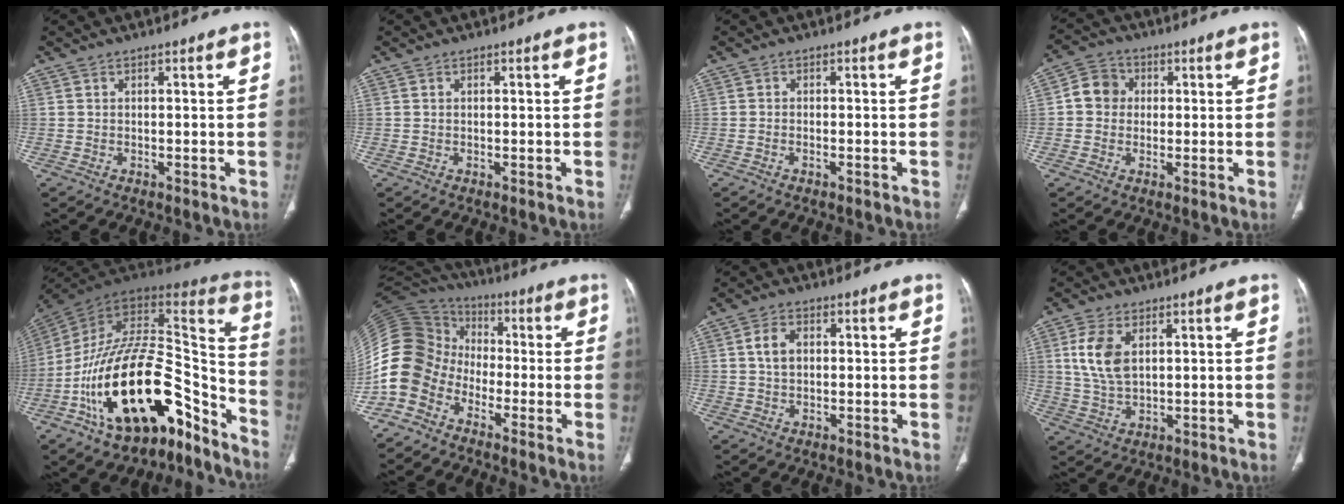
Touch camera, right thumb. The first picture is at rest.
{"total": 0.0}
{"total": 0.6, "force": [-0.5, 0.2, 0.3], "torque": [-0.010, 0.007, -0.006]}
{"total": 5.8, "force": [0.4, 5.3, 2.3], "torque": [-0.023, 0.013, -0.003]}
{"total": 31.8, "force": [-16.8, 15.0, 22.5], "torque": [-0.322, 0.104, -0.269]}
{"total": 16.9, "force": [-7.3, 13.1, 7.8], "torque": [-0.173, 0.068, -0.149]}
{"total": 4.4, "force": [0.8, 2.9, 3.2], "torque": [-0.061, 0.006, 0.015]}
{"total": 8.3, "force": [2.4, 4.7, 6.4], "torque": [-0.131, -0.005, 0.054]}